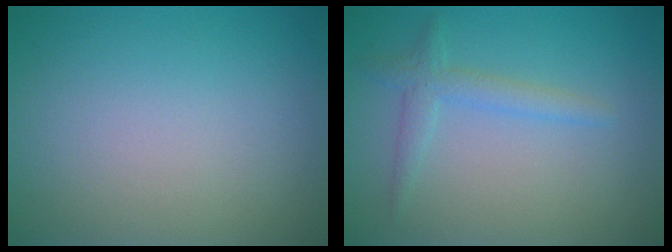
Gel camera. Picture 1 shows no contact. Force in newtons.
{"total": 2.0, "press": 2.0, "slide": 0.1}